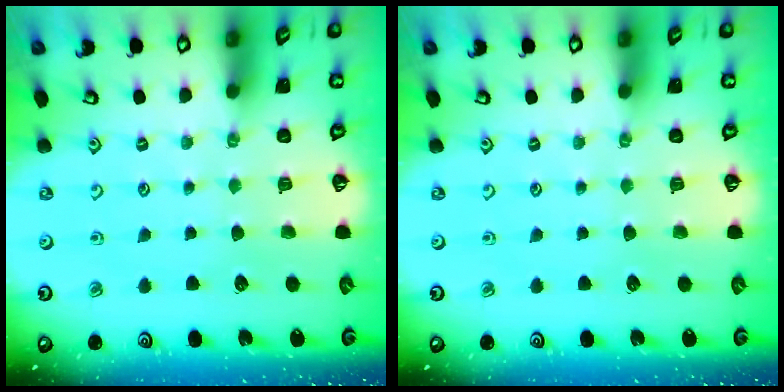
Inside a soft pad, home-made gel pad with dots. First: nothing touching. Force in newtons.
{"total": 0.0}